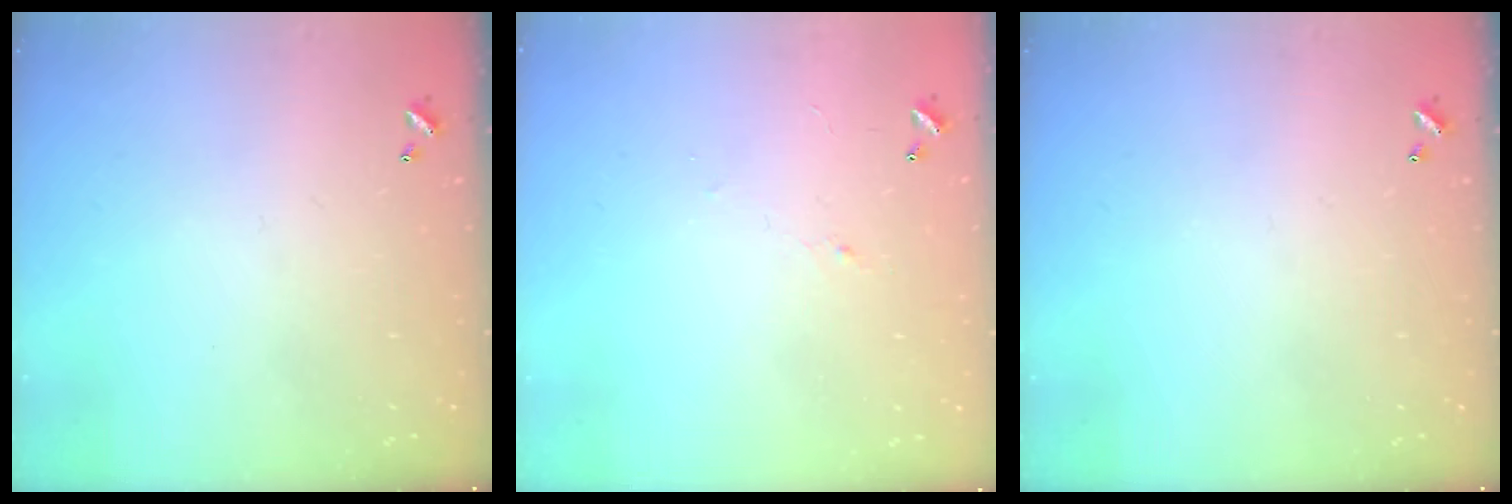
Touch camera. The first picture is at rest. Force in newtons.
{"total": 1.2, "press": 1.1, "slide": 0.5}
{"total": 0.0}